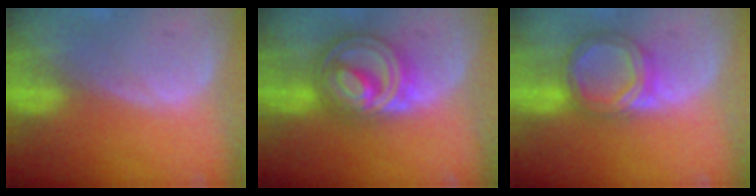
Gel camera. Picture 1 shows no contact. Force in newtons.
{"total": 8.7, "press": 8.7, "slide": 0.6}
{"total": 6.2, "press": 6.2, "slide": 0.4}